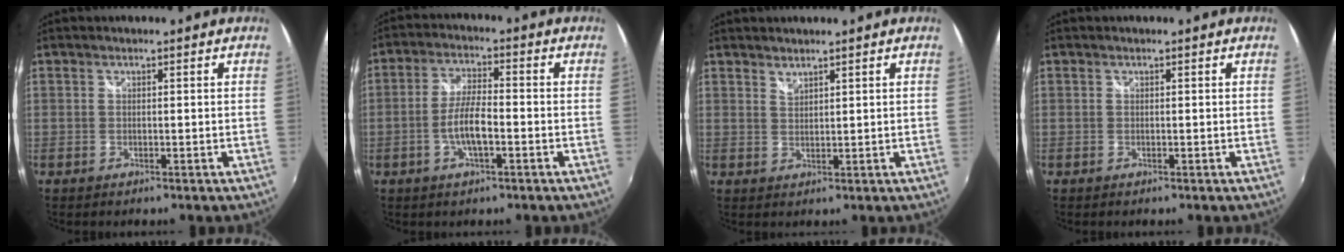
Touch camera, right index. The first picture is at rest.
{"total": 6.8, "force": [-2.2, 1.8, 6.2], "torque": [-0.123, 0.002, -0.043]}
{"total": 1.7, "force": [1.6, 0.2, 0.3], "torque": [-0.001, 0.001, 0.029]}
{"total": 0.0}